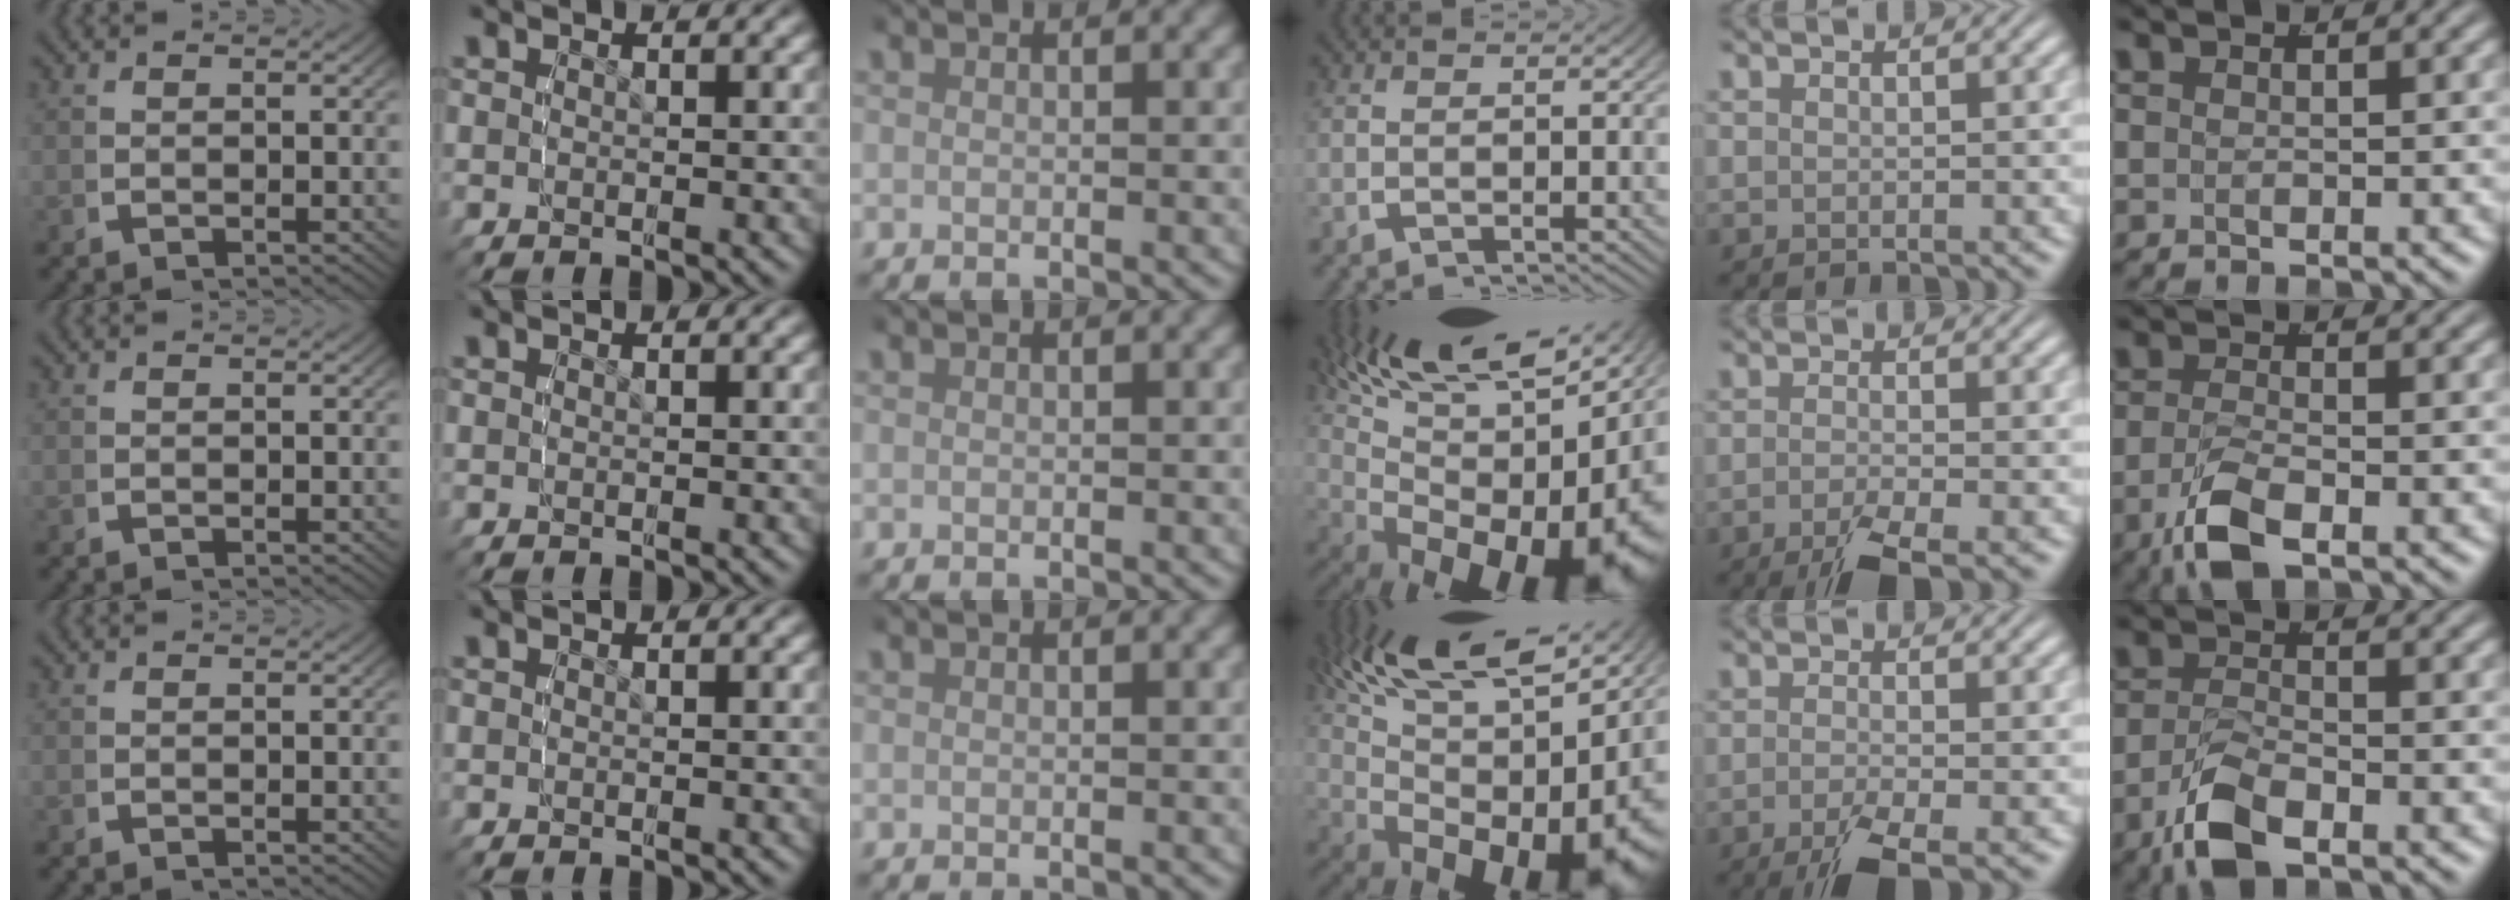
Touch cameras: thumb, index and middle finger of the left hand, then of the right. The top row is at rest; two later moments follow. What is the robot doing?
{"motion": "lift_and_place", "object": "glasses"}